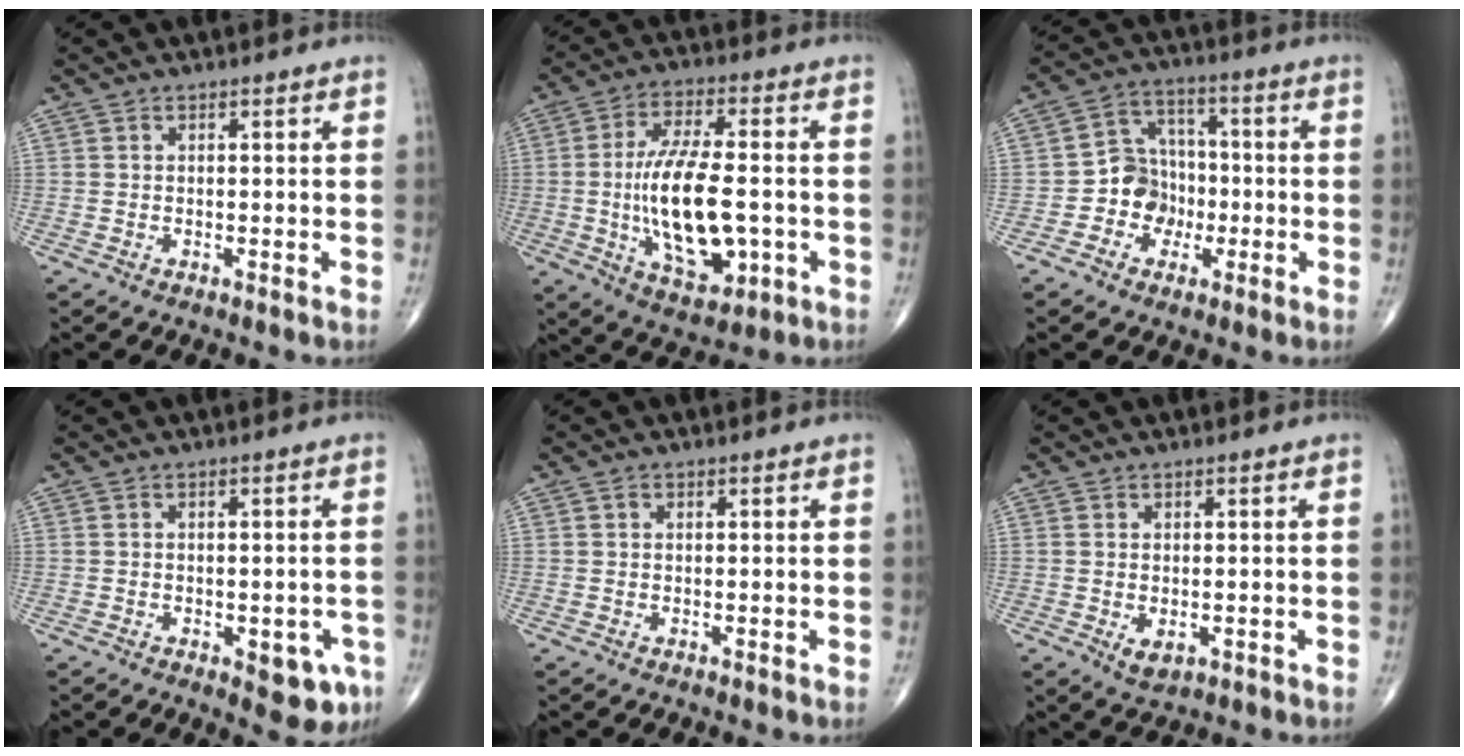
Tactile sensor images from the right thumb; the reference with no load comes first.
{"total": 16.9, "force": [-2.1, 7.5, 15.0], "torque": [-0.257, 0.005, -0.026]}
{"total": 8.4, "force": [-2.3, 7.5, 3.1], "torque": [-0.009, 0.035, -0.048]}
{"total": 6.8, "force": [-2.6, 3.2, 5.4], "torque": [-0.044, 0.005, -0.023]}
{"total": 0.9, "force": [0.2, 0.8, 0.4], "torque": [-0.003, 0.003, 0.003]}
{"total": 2.8, "force": [-0.5, 1.7, 2.2], "torque": [-0.030, -0.005, 0.001]}